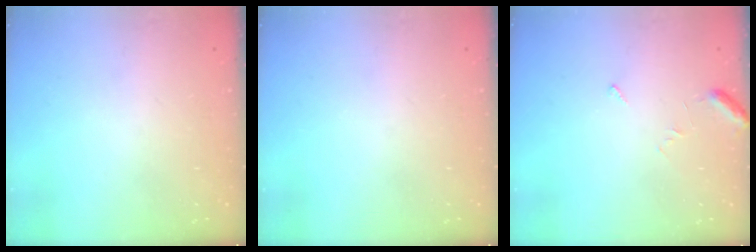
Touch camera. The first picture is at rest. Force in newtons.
{"total": 0.0}
{"total": 5.1, "press": 5.1, "slide": 0.5}